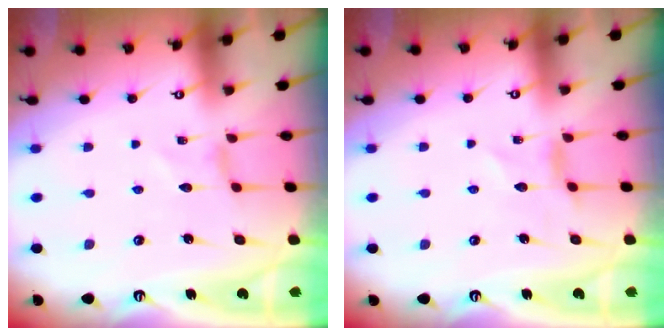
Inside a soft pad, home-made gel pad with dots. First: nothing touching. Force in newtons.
{"total": 1.7, "press": 1.7, "slide": 0.1}